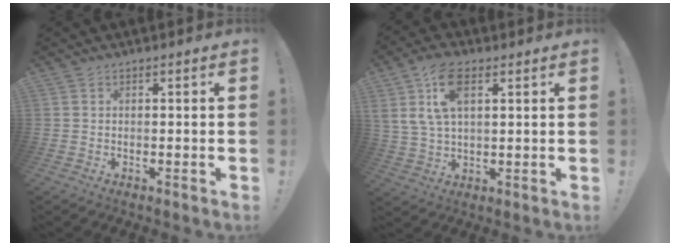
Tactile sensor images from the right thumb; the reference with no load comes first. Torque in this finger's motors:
{"motor_torque": [-0.57, 1.22, 0.42, 0.42, 0.21]}